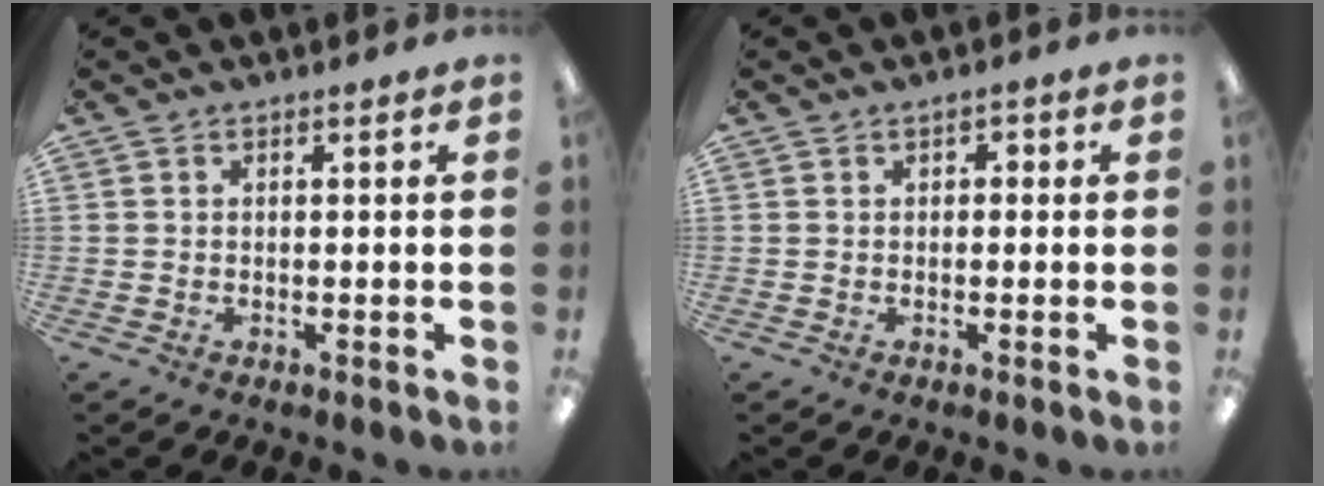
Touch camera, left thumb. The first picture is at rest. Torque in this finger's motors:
{"motor_torque": [-0.18, 0.23, -0.18, 0.12, -0.03]}